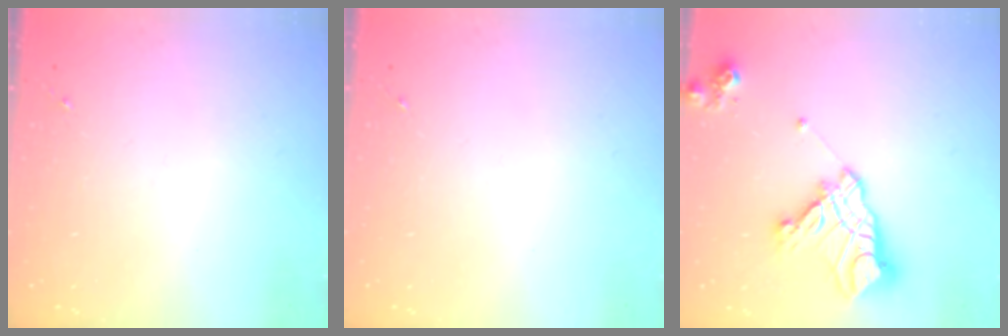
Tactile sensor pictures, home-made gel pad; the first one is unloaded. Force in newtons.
{"total": 0.0}
{"total": 16.6, "press": 16.5, "slide": 2.1}